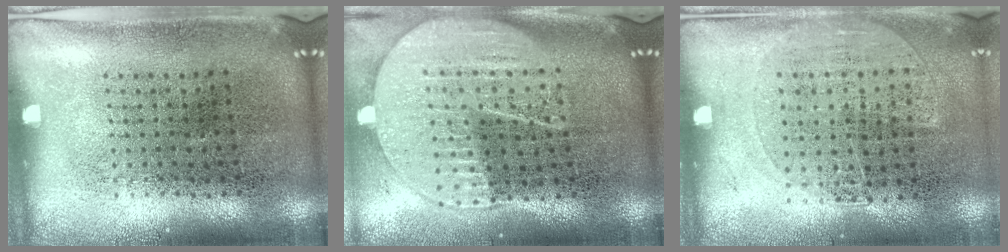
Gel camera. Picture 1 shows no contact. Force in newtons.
{"total": 2.0, "press": 1.9, "slide": 0.8}
{"total": 1.2, "press": 1.0, "slide": 0.7}